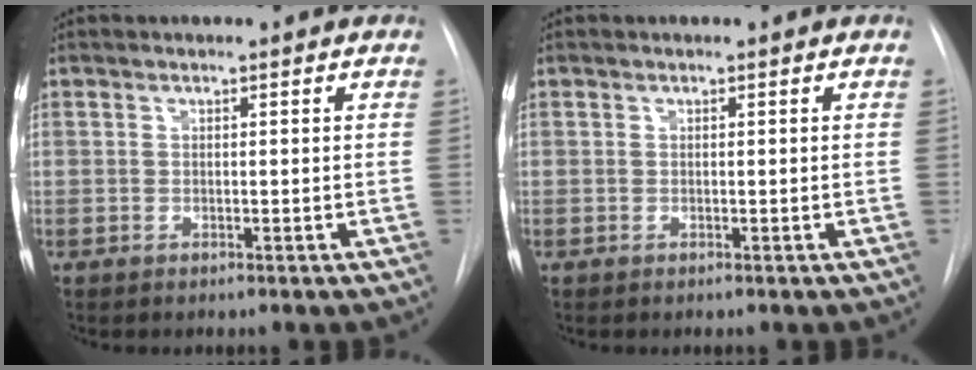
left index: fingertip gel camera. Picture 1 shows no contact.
{"total": 0.0}